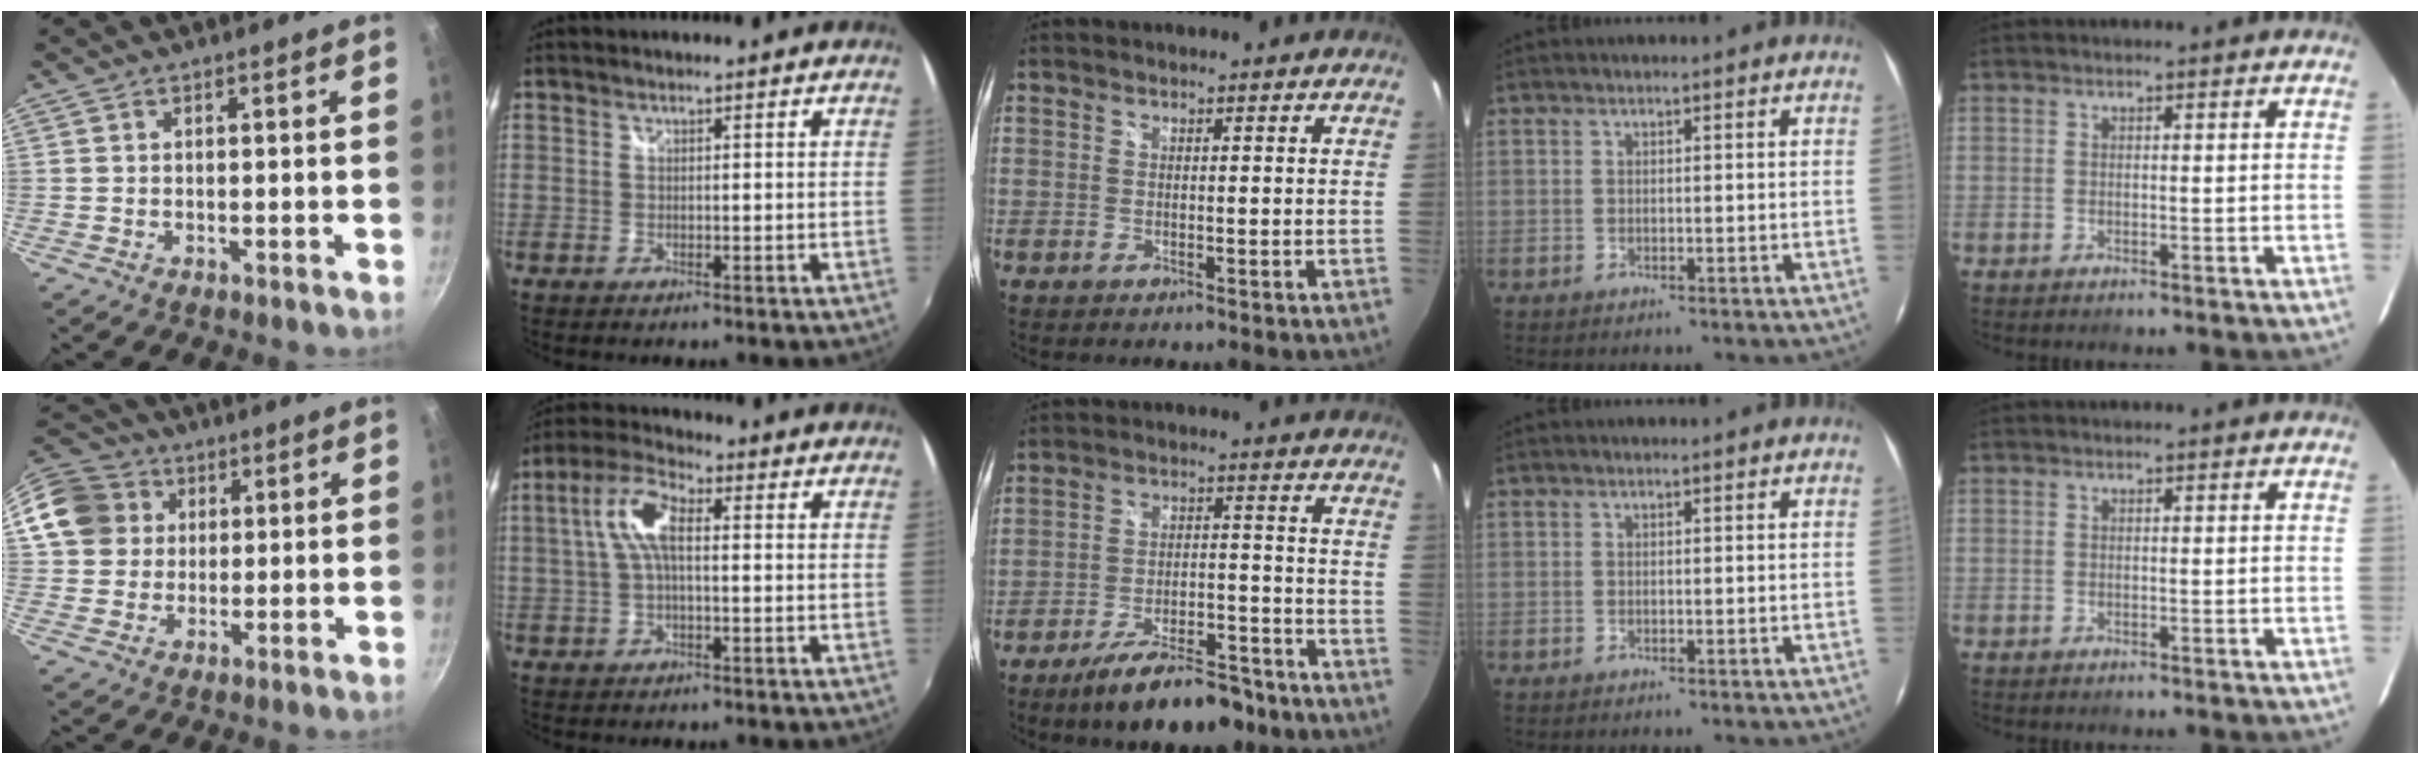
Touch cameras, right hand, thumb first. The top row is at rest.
{"thumb": {"total": 13.1, "force": [3.2, 11.6, 5.1], "torque": [-0.085, 0.025, 0.052]}, "index": {"total": 7.4, "force": [0.5, 2.9, 6.8], "torque": [-0.142, 0.021, 0.008]}, "middle": {"total": 13.7, "force": [-10.8, 4.1, 7.4], "torque": [-0.131, -0.002, -0.158]}}